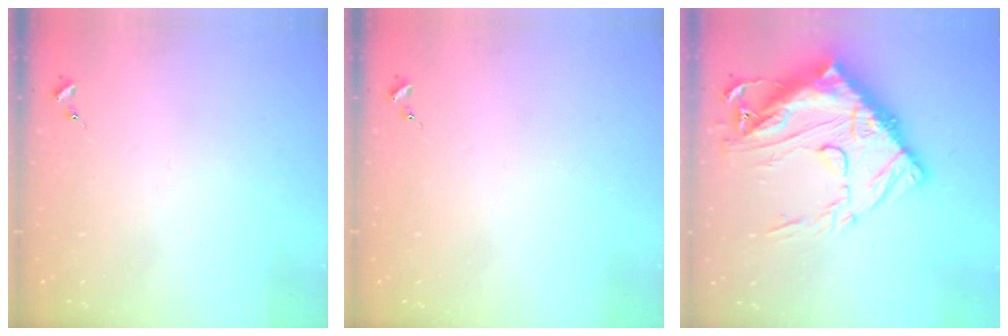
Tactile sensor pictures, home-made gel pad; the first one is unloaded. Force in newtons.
{"total": 0.0}
{"total": 27.3, "press": 27.2, "slide": 2.8}